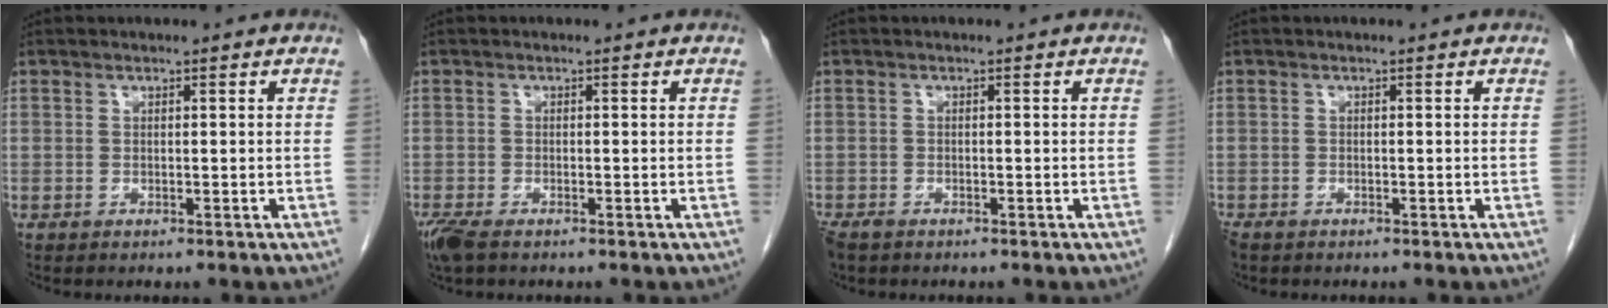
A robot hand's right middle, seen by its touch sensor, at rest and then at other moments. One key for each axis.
{"total": 3.7, "fx": -2.6, "fy": 1.2, "fz": 2.3, "tx": -0.056, "ty": -0.013, "tz": -0.048}
{"total": 2.4, "fx": -1.9, "fy": 0.9, "fz": 1.1, "tx": -0.025, "ty": -0.006, "tz": -0.031}
{"total": 1.5, "fx": -1.2, "fy": 0.6, "fz": 0.6, "tx": -0.016, "ty": -0.004, "tz": -0.019}